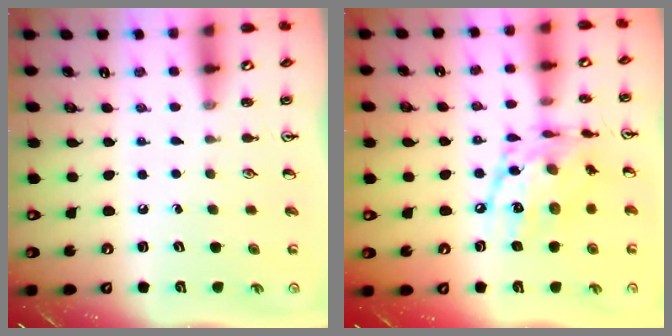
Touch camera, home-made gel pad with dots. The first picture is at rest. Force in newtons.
{"total": 15.2, "press": 15.1, "slide": 1.0}